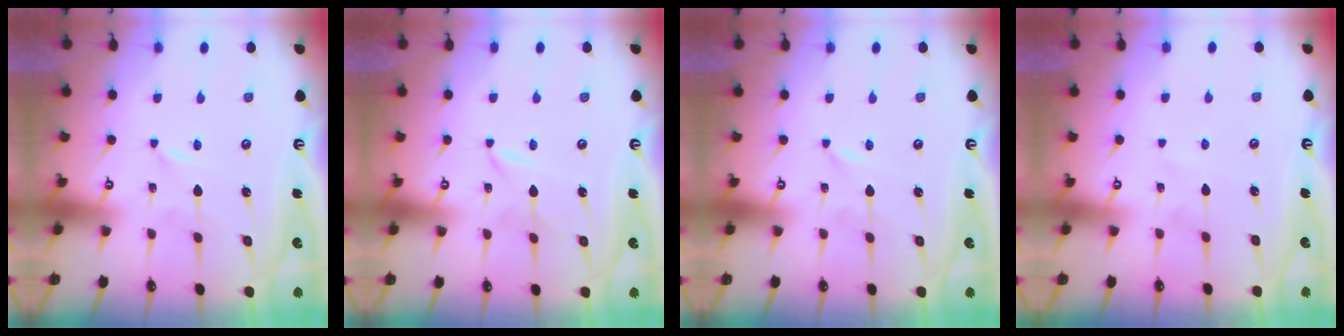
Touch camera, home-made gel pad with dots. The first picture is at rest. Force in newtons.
{"total": 1.7, "press": 1.6, "slide": 0.2}
{"total": 0.0}
{"total": 3.1, "press": 3.1, "slide": 0.4}